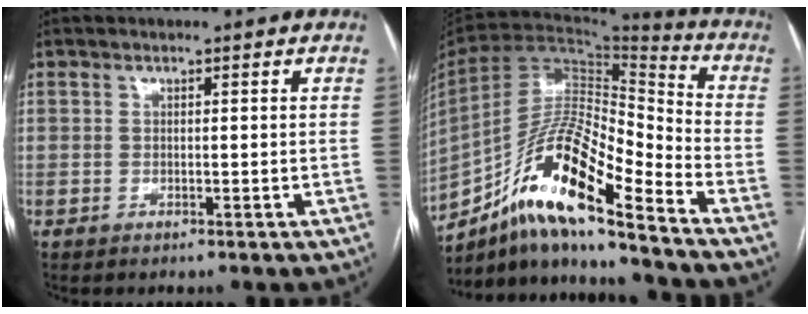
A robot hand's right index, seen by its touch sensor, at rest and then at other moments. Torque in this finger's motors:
{"motor_torque": [0.96, -1.13, 0.15, 0.00]}